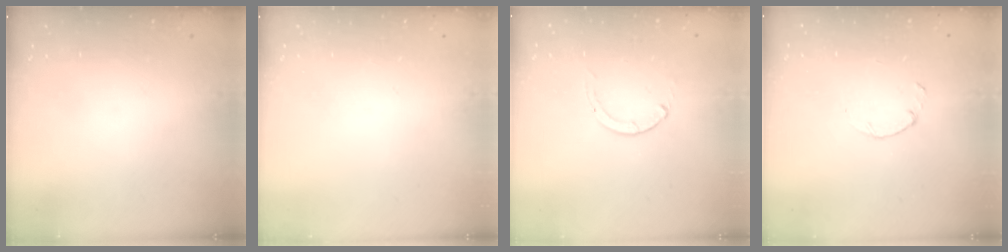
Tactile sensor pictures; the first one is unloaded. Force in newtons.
{"total": 0.0}
{"total": 0.0}
{"total": 1.5, "press": 1.4, "slide": 0.3}